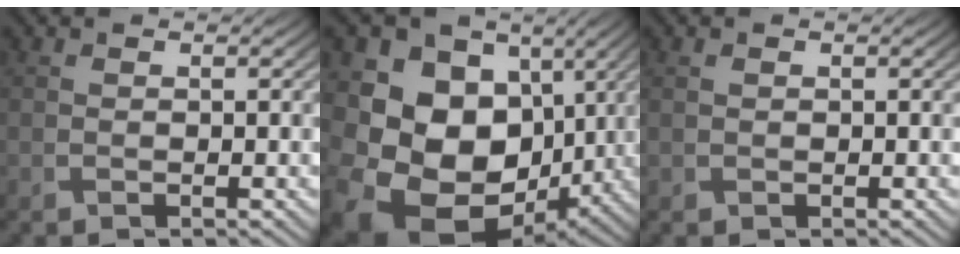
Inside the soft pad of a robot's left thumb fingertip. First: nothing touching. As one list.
[{"total": 17.9, "force": [-1.0, 14.2, 10.8], "torque": [-0.241, -0.038, 0.003]}, {"total": 0.7, "force": [0.2, 0.6, 0.3], "torque": [-0.011, -0.001, 0.006]}]